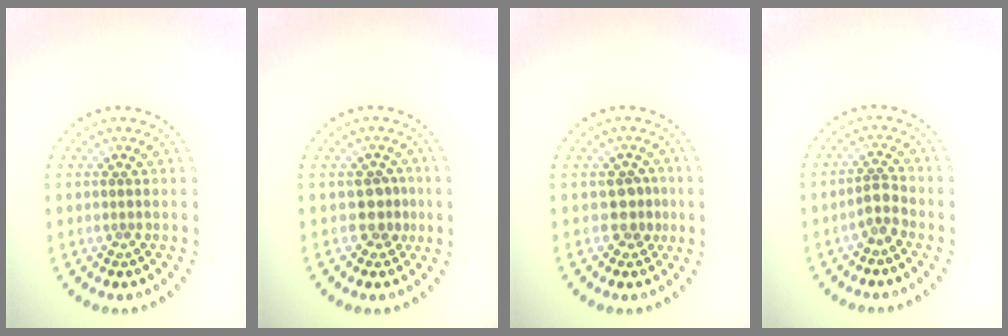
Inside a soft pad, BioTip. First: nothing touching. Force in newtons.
{"total": 1.9, "press": 1.5, "slide": 1.0}
{"total": 1.9, "press": 1.5, "slide": 1.0}
{"total": 1.8, "press": 1.4, "slide": 1.1}